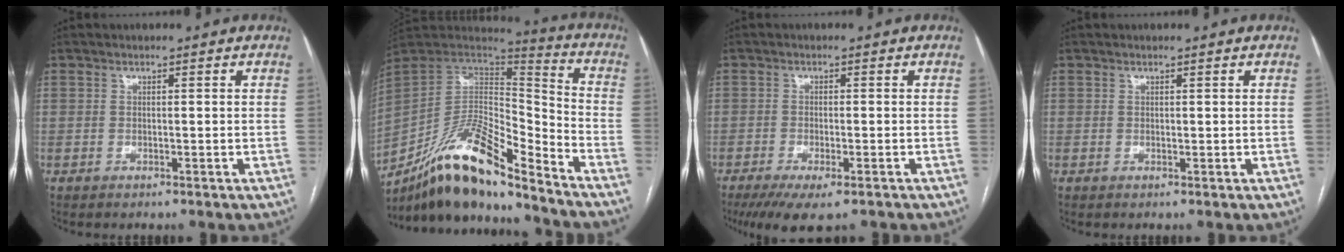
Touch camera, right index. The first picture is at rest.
{"total": 18.0, "force": [-14.3, 3.1, 10.5], "torque": [-0.189, 0.018, -0.259]}
{"total": 8.7, "force": [-6.4, 2.0, 5.6], "torque": [-0.078, -0.017, -0.097]}
{"total": 0.0}